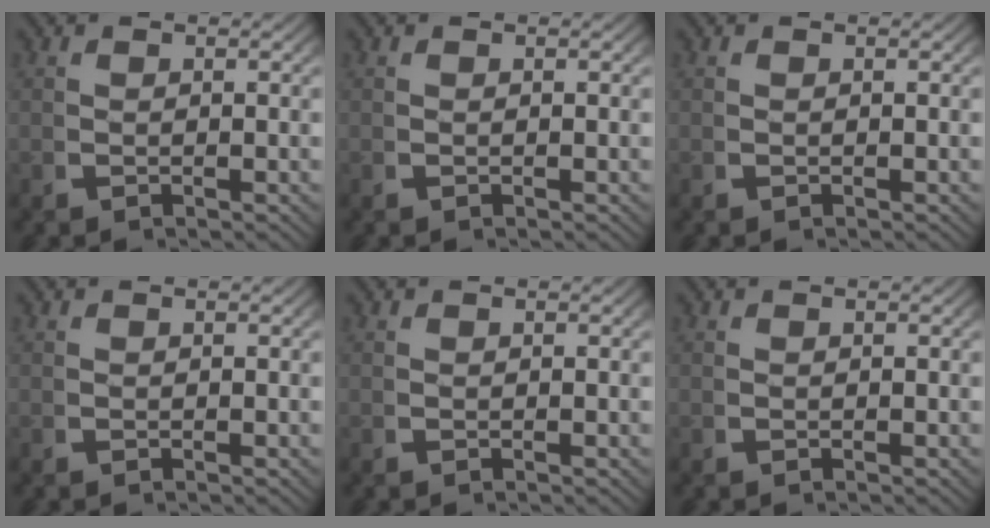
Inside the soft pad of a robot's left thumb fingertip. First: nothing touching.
{"total": 0.0}
{"total": 0.0}
{"total": 0.0}
{"total": 0.0}
{"total": 0.0}